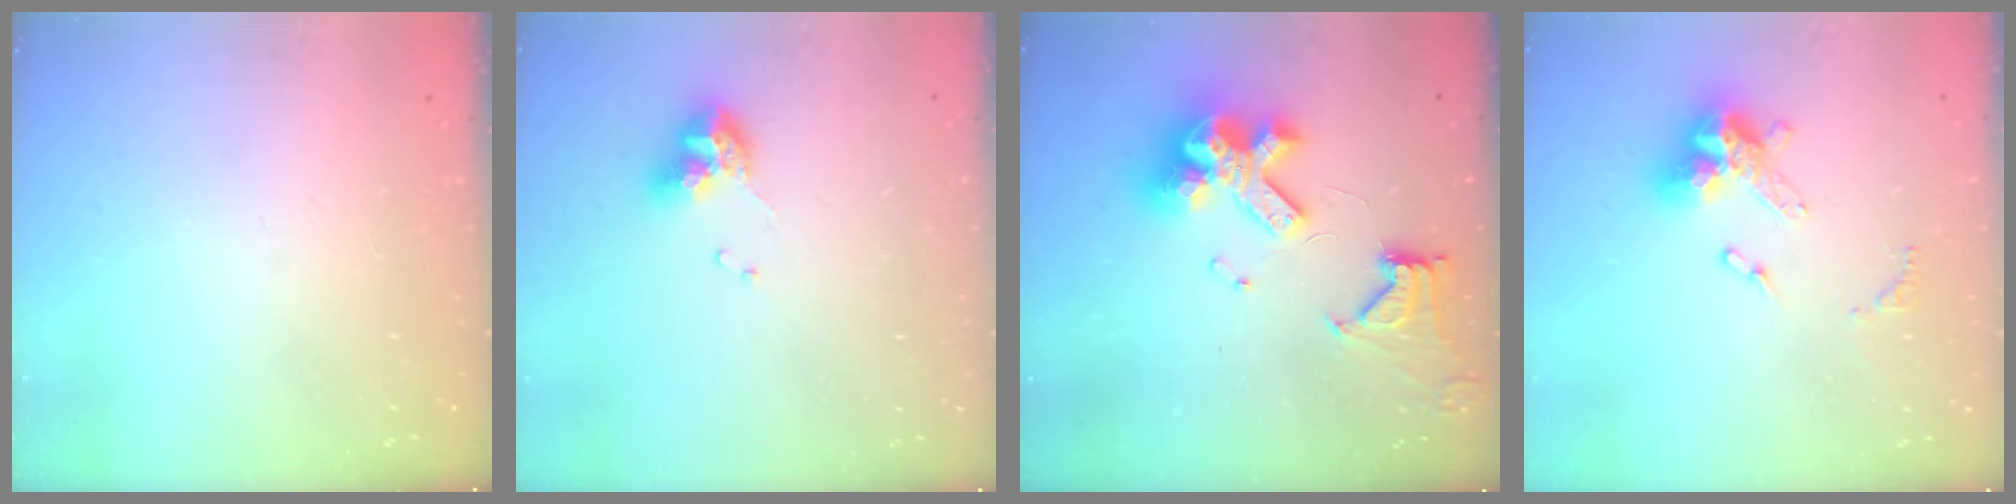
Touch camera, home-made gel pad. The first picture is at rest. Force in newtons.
{"total": 9.5, "press": 9.5, "slide": 1.1}
{"total": 16.2, "press": 16.1, "slide": 1.8}
{"total": 12.6, "press": 12.6, "slide": 0.5}